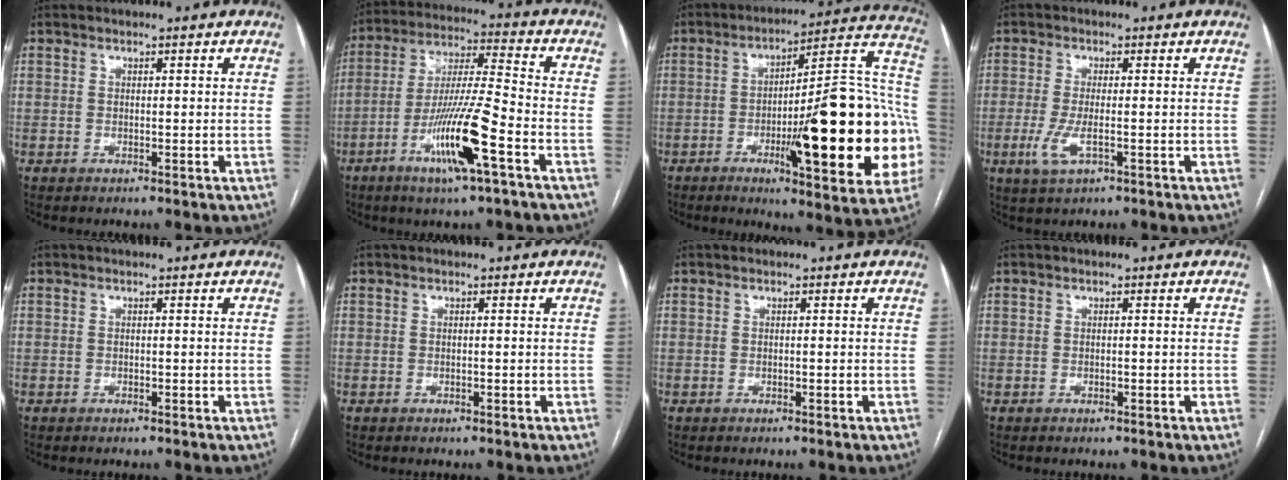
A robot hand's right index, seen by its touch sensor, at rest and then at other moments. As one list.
[{"total": 13.8, "force": [-6.2, 0.2, 12.3], "torque": [-0.241, -0.011, -0.114]}, {"total": 27.1, "force": [-5.6, 4.0, 26.2], "torque": [-0.296, 0.011, -0.075]}, {"total": 4.1, "force": [-1.3, 0.9, 3.8], "torque": [-0.088, -0.010, -0.023]}, {"total": 0.0}, {"total": 0.0}, {"total": 0.0}, {"total": 0.0}]